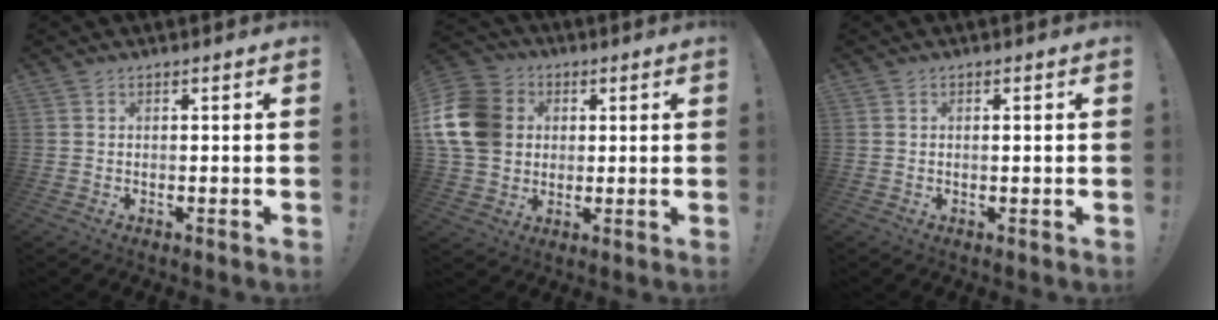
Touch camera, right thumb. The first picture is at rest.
{"total": 16.9, "force": [3.1, 13.9, 9.0], "torque": [-0.162, -0.001, 0.065]}
{"total": 0.6, "force": [0.0, -0.1, 0.6], "torque": [-0.006, -0.003, -0.001]}